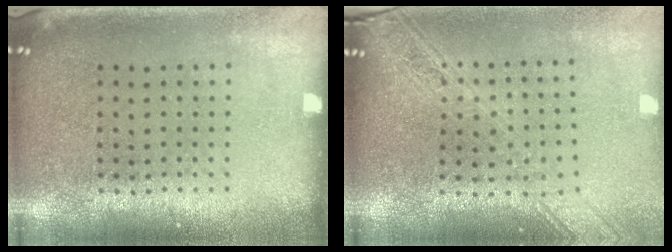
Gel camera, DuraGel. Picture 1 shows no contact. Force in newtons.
{"total": 2.1, "press": 1.8, "slide": 1.1}